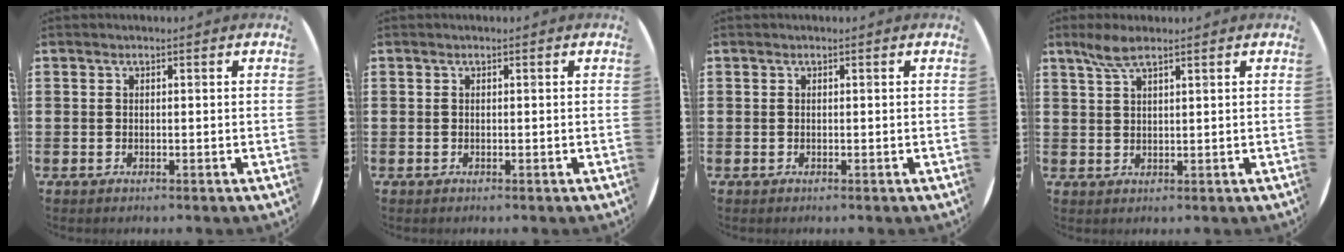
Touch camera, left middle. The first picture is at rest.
{"total": 0.0}
{"total": 0.0}
{"total": 3.6, "force": [2.6, 0.7, 2.4], "torque": [-0.053, 0.005, 0.046]}